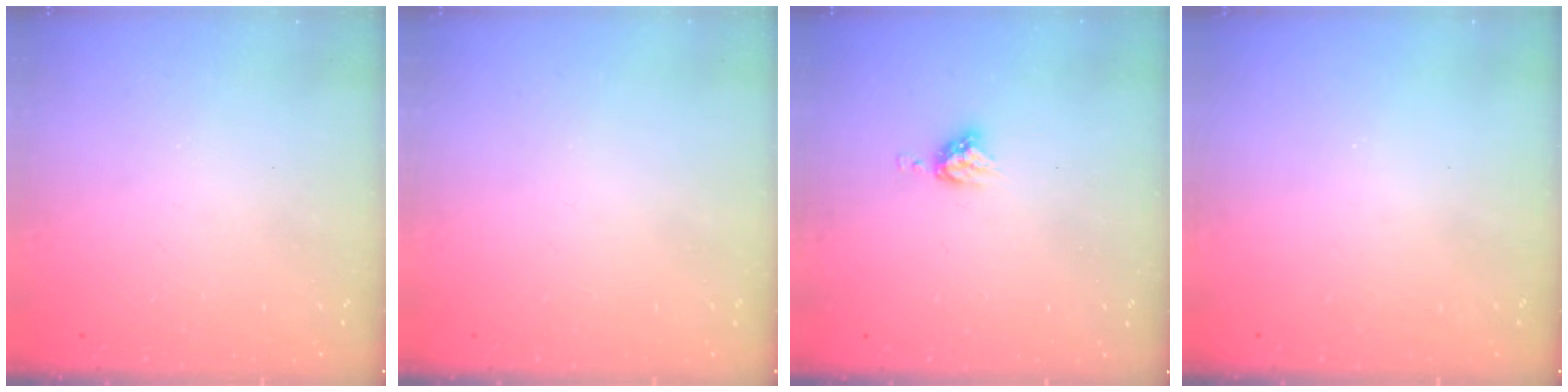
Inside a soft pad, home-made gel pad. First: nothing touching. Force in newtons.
{"total": 0.0}
{"total": 5.1, "press": 5.1, "slide": 0.7}
{"total": 0.0}